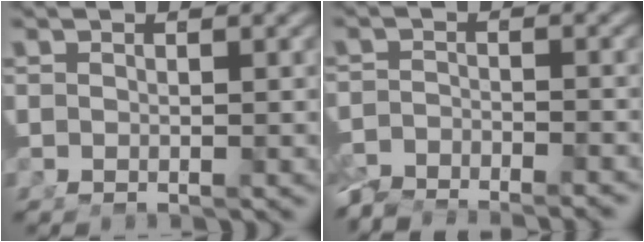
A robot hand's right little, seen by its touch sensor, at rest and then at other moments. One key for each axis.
{"total": 5.9, "fx": -5.6, "fy": 1.7, "fz": 1.3, "tx": -0.013, "ty": -0.022, "tz": -0.082}